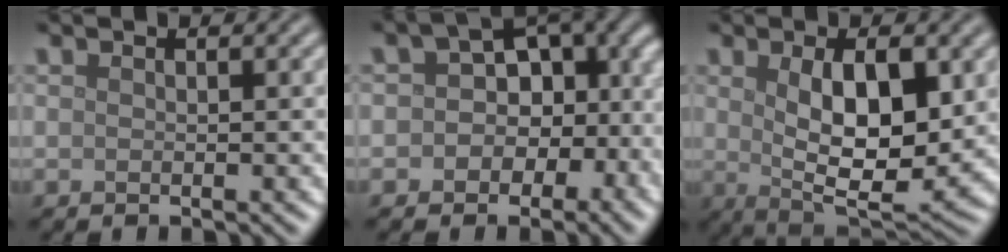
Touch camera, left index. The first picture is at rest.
{"total": 11.1, "force": [0.6, 7.8, 7.9], "torque": [-0.082, 0.000, 0.011]}
{"total": 8.2, "force": [1.1, 3.4, 7.4], "torque": [-0.121, -0.007, 0.025]}